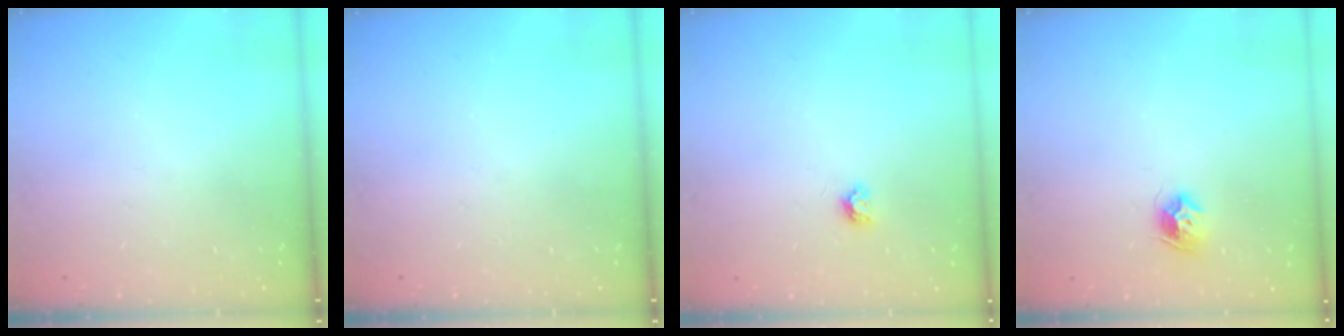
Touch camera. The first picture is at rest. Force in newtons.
{"total": 0.0}
{"total": 3.8, "press": 3.8, "slide": 0.4}
{"total": 8.0, "press": 7.9, "slide": 0.5}